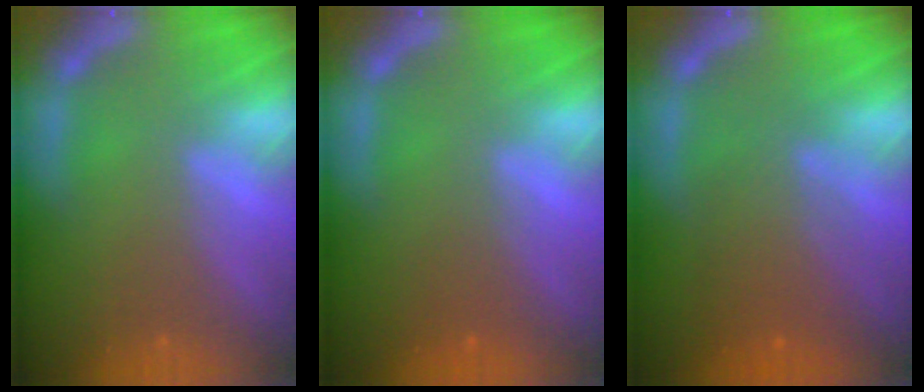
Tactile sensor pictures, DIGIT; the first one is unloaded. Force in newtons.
{"total": 1.4}
{"total": 5.6}